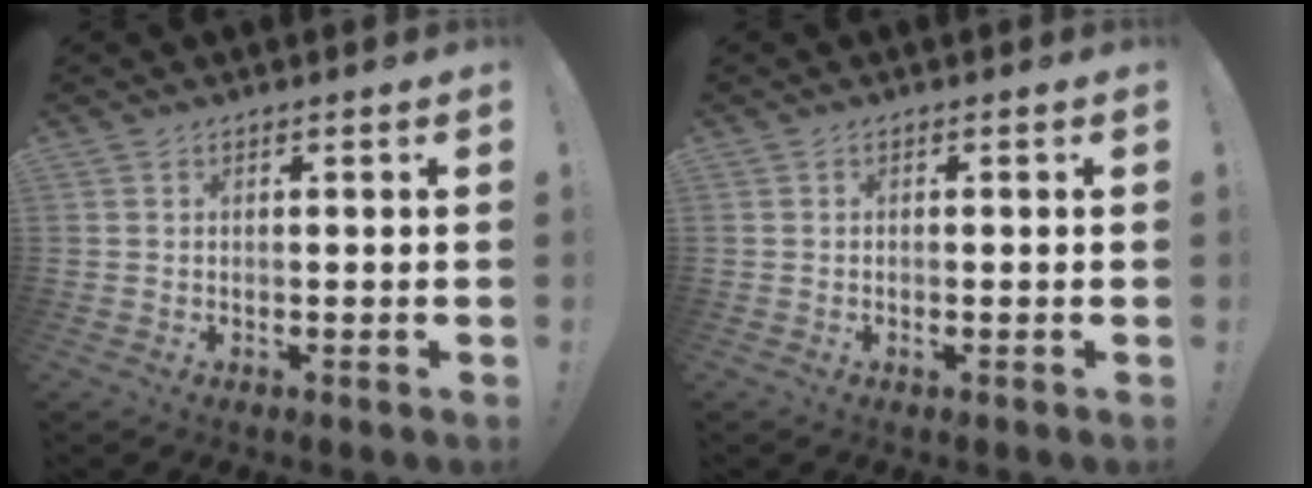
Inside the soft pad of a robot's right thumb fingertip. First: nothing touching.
{"total": 0.6, "force": [-0.4, 0.0, 0.5], "torque": [-0.010, -0.002, -0.006]}